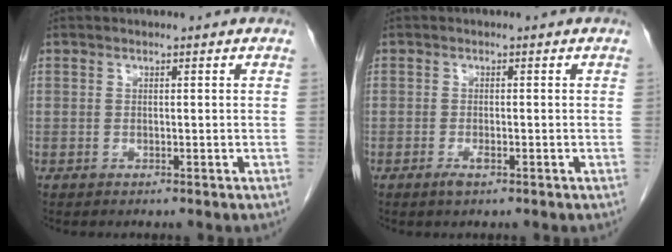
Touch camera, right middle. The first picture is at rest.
{"total": 1.4, "force": [-0.7, 0.3, 1.1], "torque": [-0.023, -0.001, -0.010]}